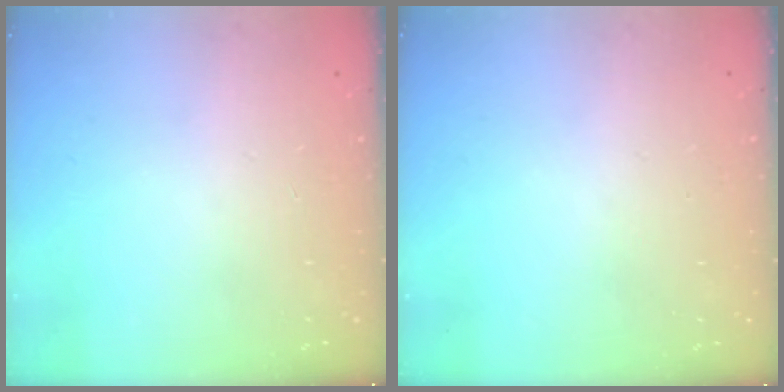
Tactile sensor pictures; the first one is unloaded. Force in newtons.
{"total": 0.0}